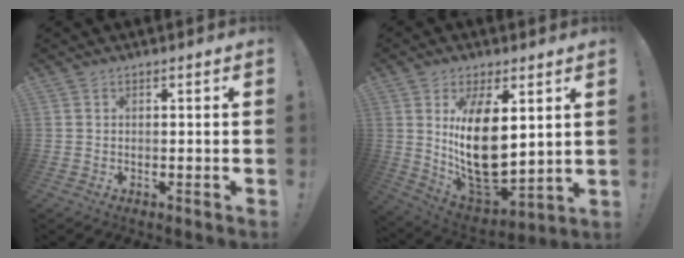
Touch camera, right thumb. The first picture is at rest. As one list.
[{"total": 18.3, "force": [4.9, 9.5, 14.9], "torque": [-0.269, -0.049, 0.092]}]